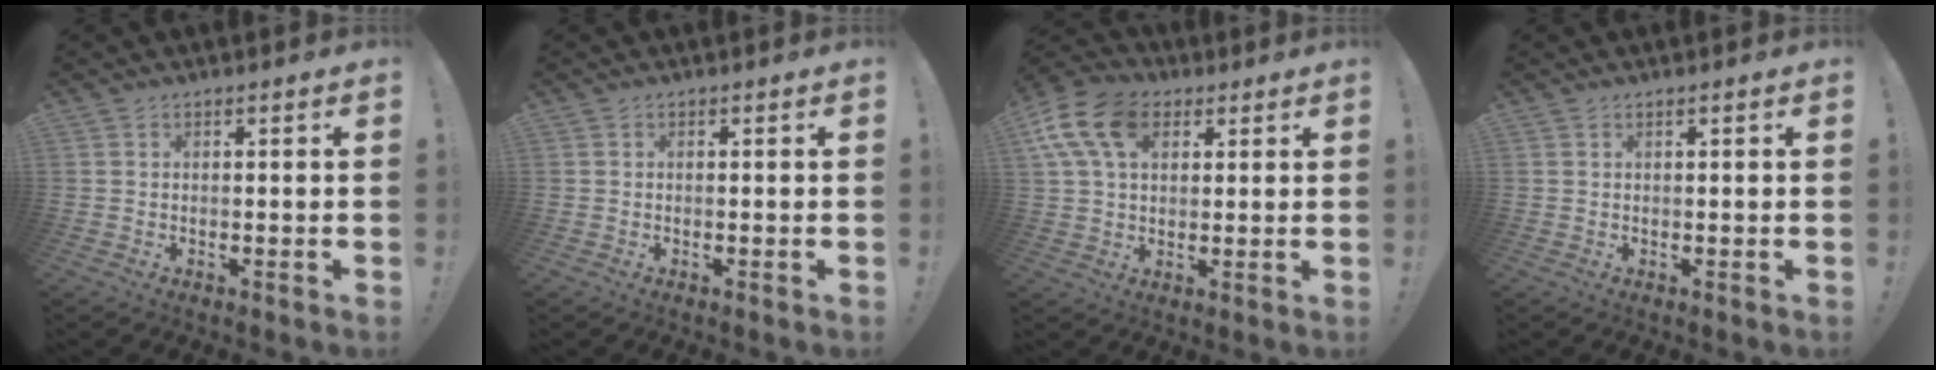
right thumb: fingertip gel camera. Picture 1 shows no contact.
{"total": 0.0}
{"total": 15.3, "force": [5.9, 10.1, 9.8], "torque": [-0.193, -0.016, 0.113]}
{"total": 0.8, "force": [0.4, -0.1, 0.6], "torque": [-0.012, 0.000, 0.006]}